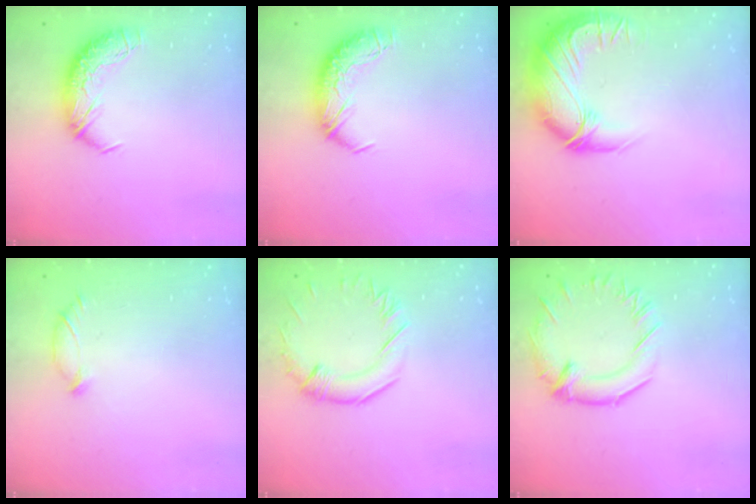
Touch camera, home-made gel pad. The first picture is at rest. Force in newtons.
{"total": 0.0}
{"total": 6.3, "press": 5.0, "slide": 3.7}
{"total": 5.8, "press": 5.7, "slide": 1.0}
{"total": 0.7, "press": 0.0, "slide": 0.7}
{"total": 2.1, "press": 1.6, "slide": 1.4}